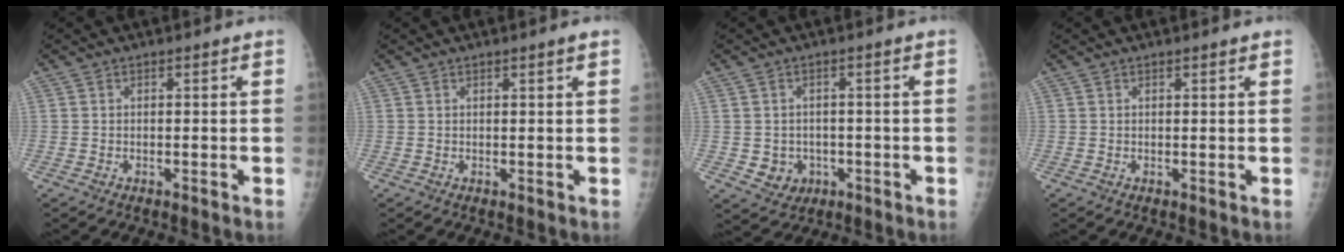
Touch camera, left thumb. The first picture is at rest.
{"total": 1.3, "force": [0.8, -0.2, 1.0], "torque": [-0.018, -0.003, 0.013]}
{"total": 4.6, "force": [-1.1, 4.1, 1.7], "torque": [-0.006, 0.008, -0.004]}
{"total": 1.0, "force": [0.7, 0.0, 0.7], "torque": [-0.009, 0.001, 0.010]}